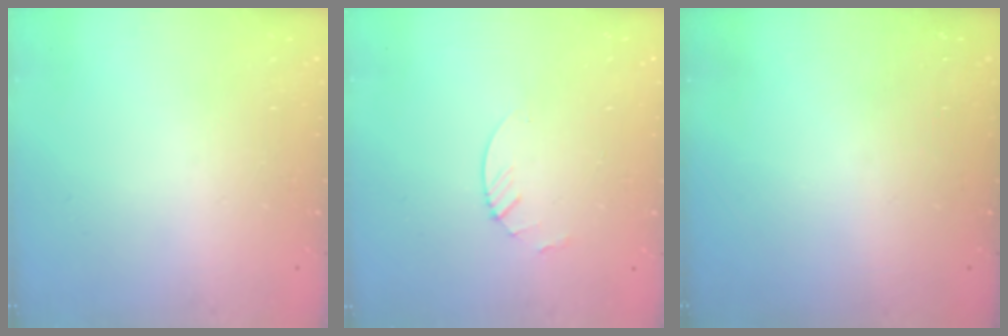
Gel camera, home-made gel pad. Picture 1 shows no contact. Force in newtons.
{"total": 3.0, "press": 3.0, "slide": 0.3}
{"total": 0.0}